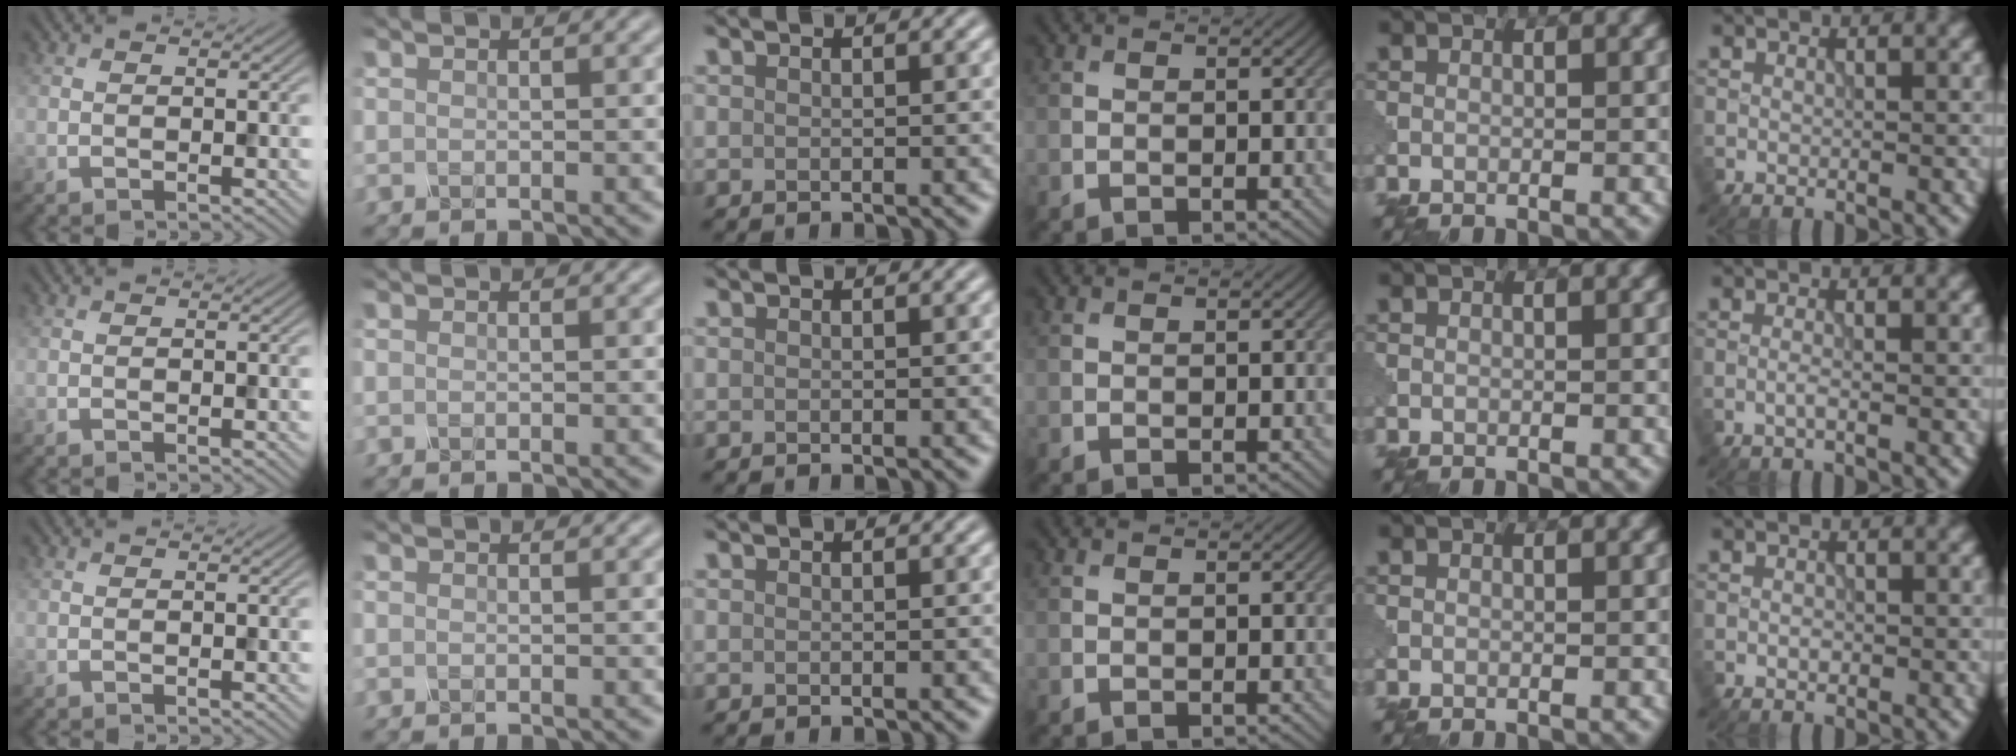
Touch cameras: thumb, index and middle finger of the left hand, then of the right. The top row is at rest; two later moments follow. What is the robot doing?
{"motion": "shake", "object": "sieve"}